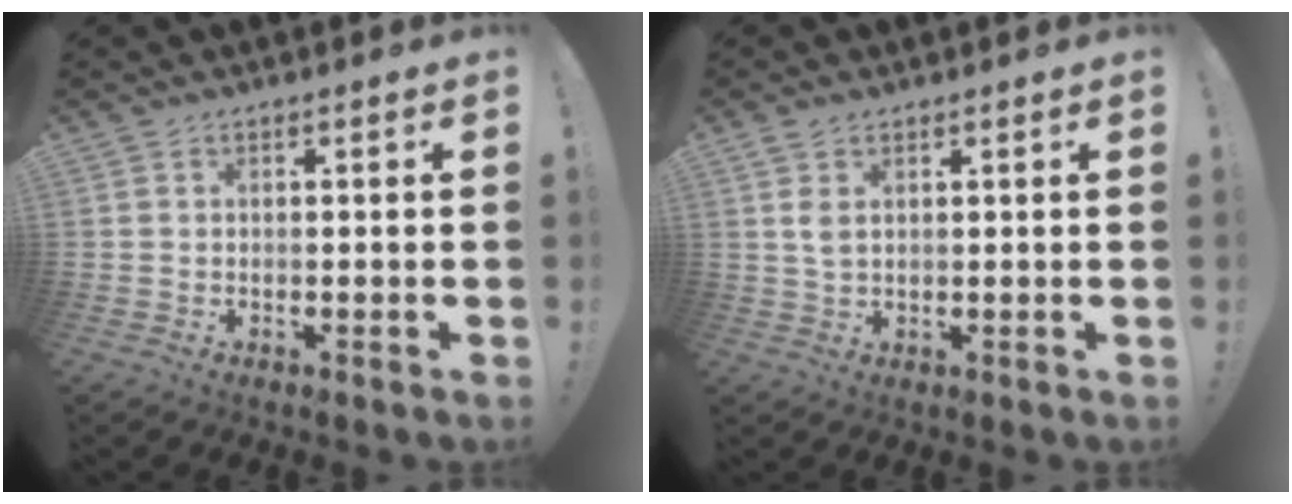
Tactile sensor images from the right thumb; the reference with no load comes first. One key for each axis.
{"total": 3.5, "fx": 1.4, "fy": 1.8, "fz": 2.7, "tx": -0.048, "ty": 0.000, "tz": 0.024}